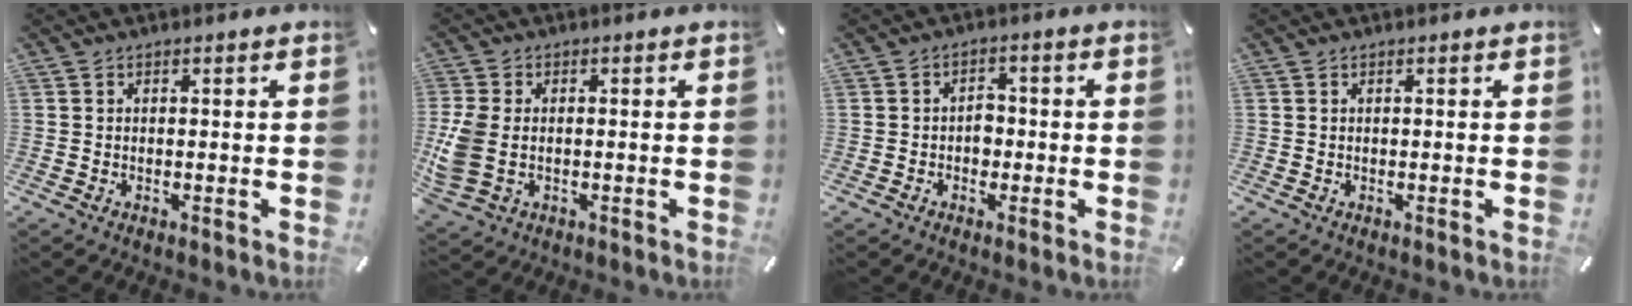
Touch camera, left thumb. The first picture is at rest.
{"total": 7.9, "force": [-1.0, 5.6, 5.5], "torque": [-0.132, 0.001, -0.015]}
{"total": 3.4, "force": [-0.8, 2.6, 2.1], "torque": [-0.032, 0.003, -0.018]}
{"total": 0.0}